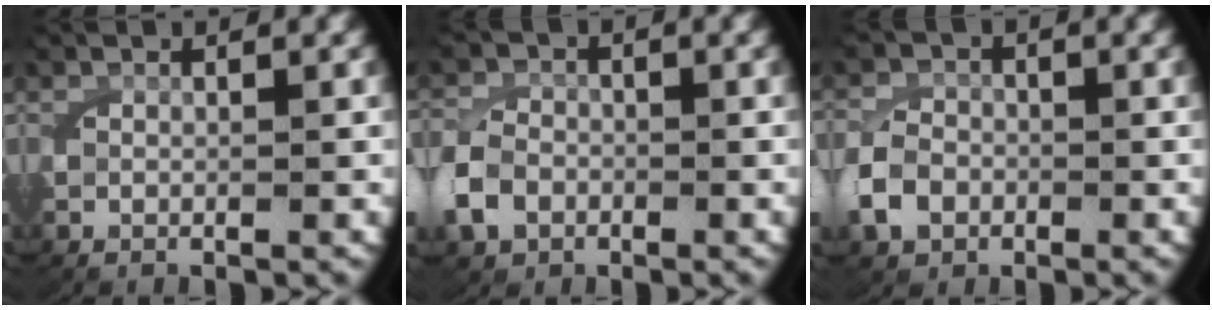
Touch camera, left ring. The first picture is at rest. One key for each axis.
{"total": 3.7, "fx": -1.4, "fy": 3.1, "fz": 1.4, "tx": -0.043, "ty": -0.006, "tz": -0.023}
{"total": 3.3, "fx": -1.2, "fy": 2.7, "fz": 1.4, "tx": -0.039, "ty": -0.003, "tz": -0.021}